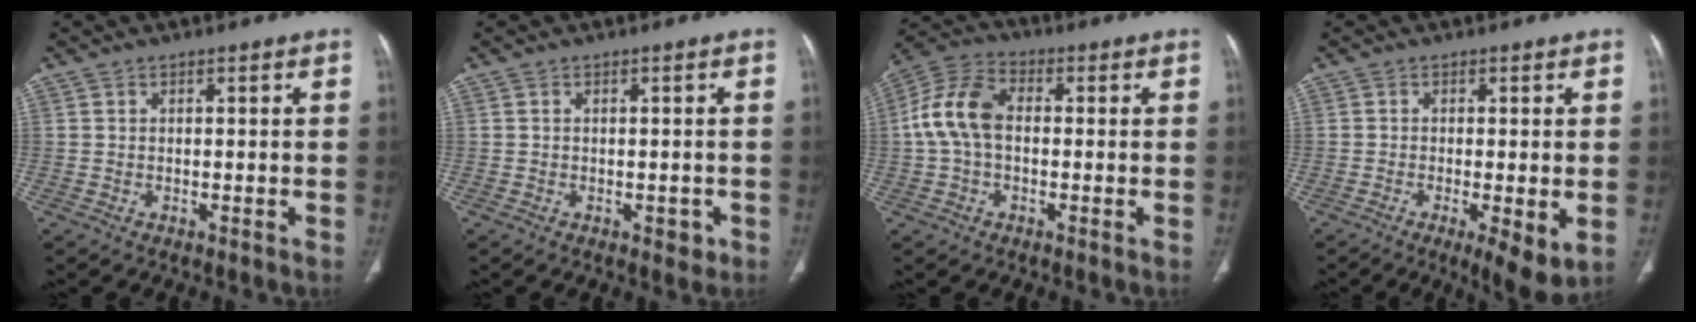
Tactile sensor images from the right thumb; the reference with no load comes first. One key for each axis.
{"total": 1.8, "fx": -0.7, "fy": 1.2, "fz": 1.2, "tx": -0.006, "ty": 0.001, "tz": -0.005}
{"total": 10.5, "fx": 0.0, "fy": 6.9, "fz": 7.9, "tx": -0.162, "ty": 0.030, "tz": -0.009}
{"total": 7.1, "fx": -2.0, "fy": 1.9, "fz": 6.5, "tx": -0.105, "ty": -0.020, "tz": -0.030}